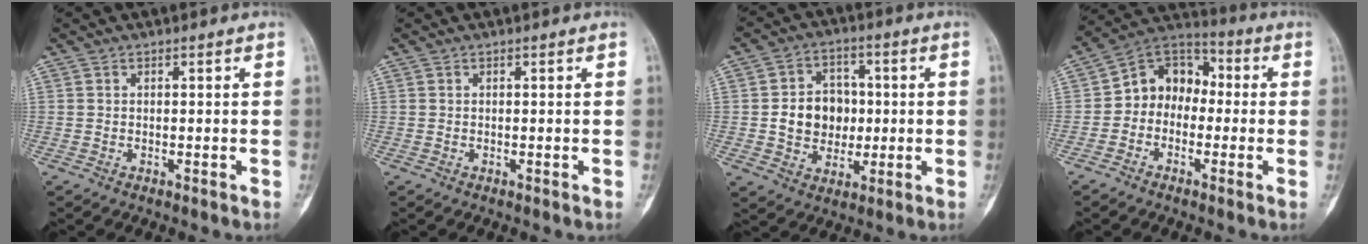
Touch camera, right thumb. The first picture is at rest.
{"total": 0.0}
{"total": 10.5, "force": [0.0, 8.7, 5.8], "torque": [-0.055, 0.014, 0.002]}
{"total": 10.2, "force": [-1.0, 8.3, 5.7], "torque": [-0.053, 0.049, -0.036]}